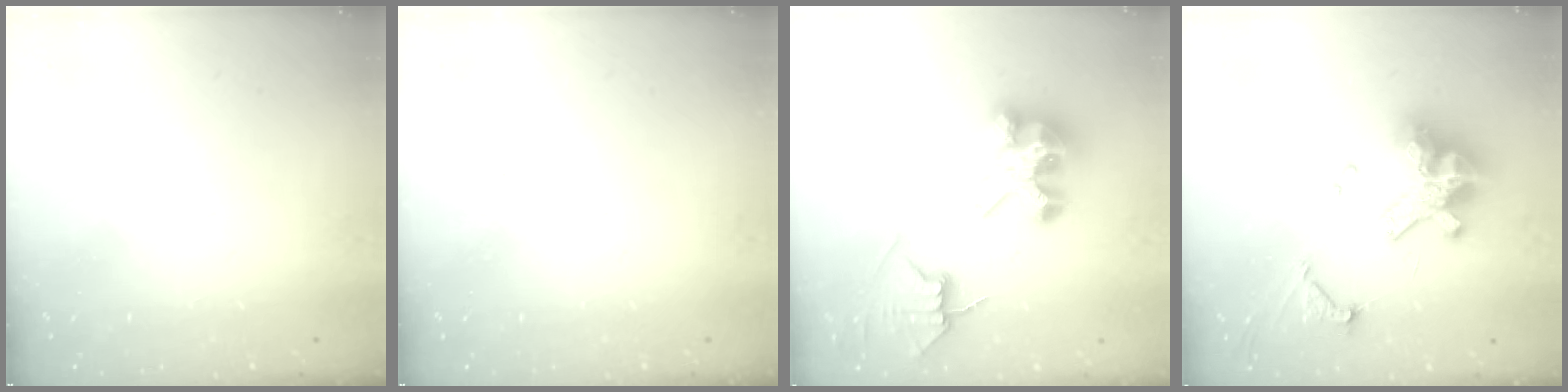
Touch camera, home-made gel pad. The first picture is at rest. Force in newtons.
{"total": 0.0}
{"total": 7.6, "press": 7.6, "slide": 0.8}
{"total": 14.0, "press": 13.8, "slide": 2.3}